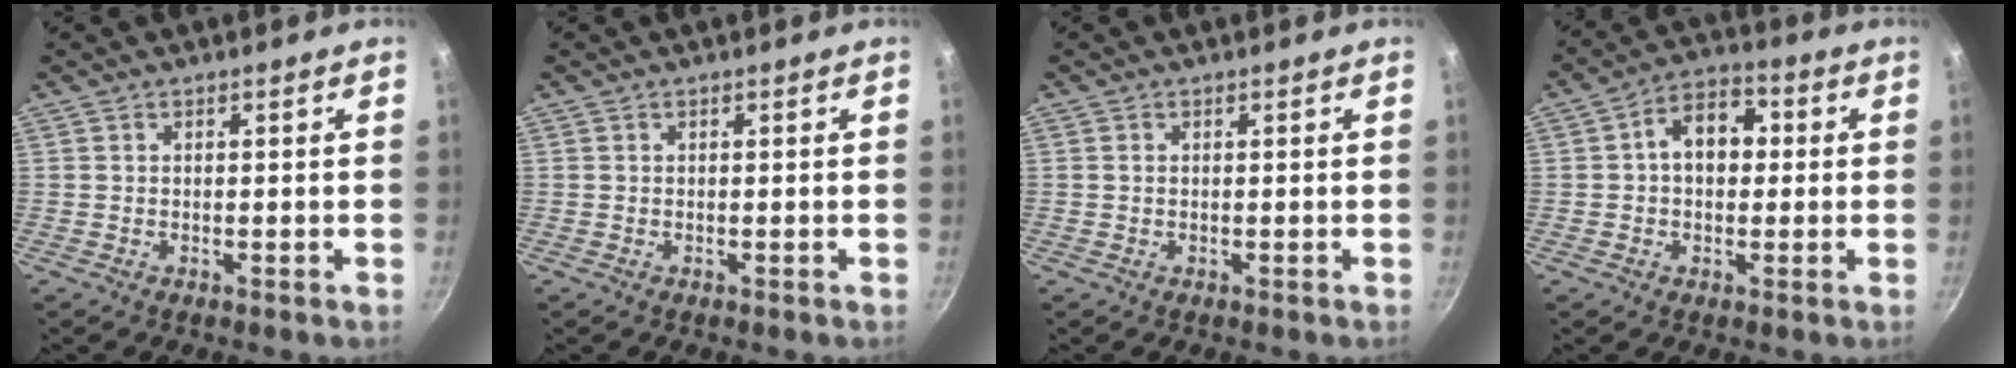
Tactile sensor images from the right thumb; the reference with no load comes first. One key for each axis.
{"total": 0.0}
{"total": 0.5, "fx": 0.1, "fy": 0.4, "fz": 0.3, "tx": -0.006, "ty": 0.002, "tz": 0.001}
{"total": 9.2, "fx": 0.9, "fy": 6.4, "fz": 6.5, "tx": -0.062, "ty": 0.024, "tz": 0.002}